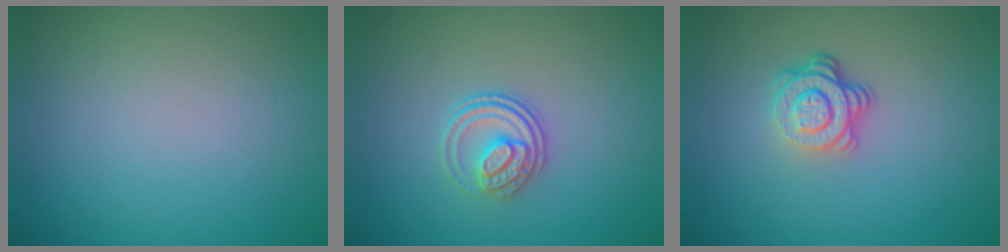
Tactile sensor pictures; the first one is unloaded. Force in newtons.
{"total": 2.5, "press": 2.0, "slide": 1.5}
{"total": 4.0, "press": 2.8, "slide": 2.9}